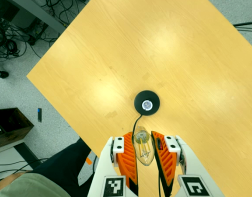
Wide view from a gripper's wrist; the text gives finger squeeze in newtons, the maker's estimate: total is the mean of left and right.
{"total": 22.5, "left": 25.5, "right": 19.5}